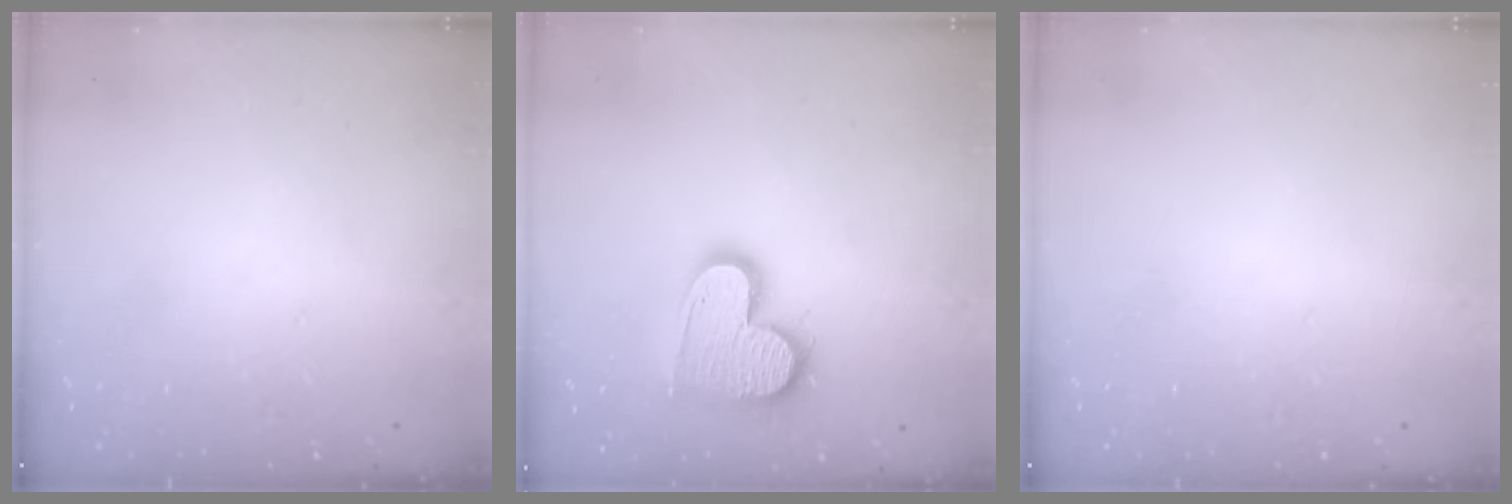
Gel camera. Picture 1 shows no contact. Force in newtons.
{"total": 14.9, "press": 14.8, "slide": 1.1}
{"total": 0.0}